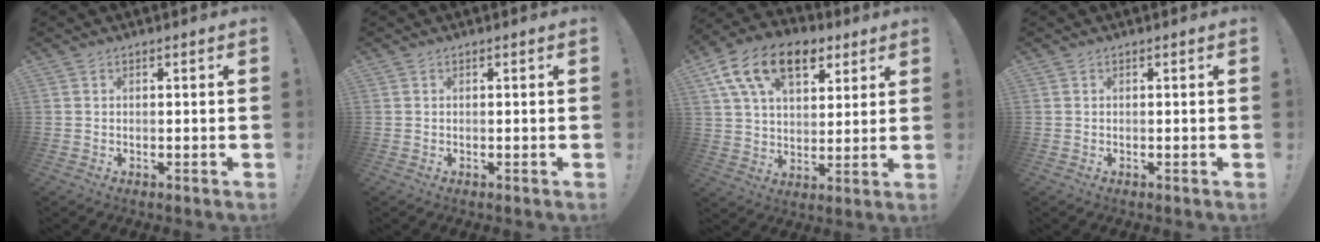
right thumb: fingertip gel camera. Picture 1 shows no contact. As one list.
[{"total": 0.0}, {"total": 17.7, "force": [8.8, 10.9, 10.9], "torque": [-0.172, -0.033, 0.159]}, {"total": 0.0}]